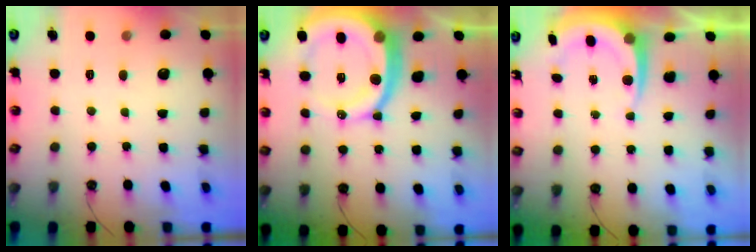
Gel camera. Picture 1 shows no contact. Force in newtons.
{"total": 17.7, "press": 17.6, "slide": 2.0}
{"total": 5.9, "press": 5.8, "slide": 1.0}